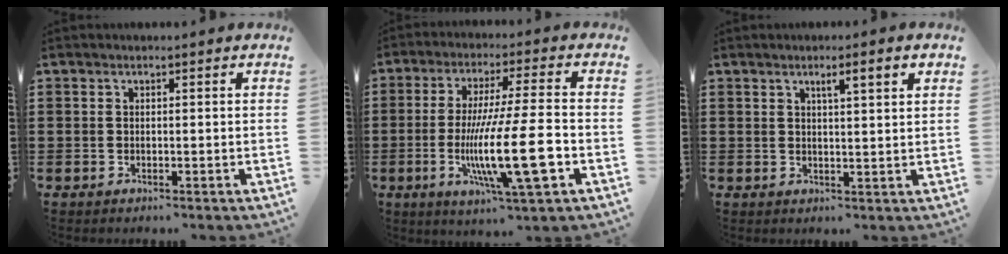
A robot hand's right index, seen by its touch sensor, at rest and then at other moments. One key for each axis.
{"total": 15.9, "fx": -4.0, "fy": 2.0, "fz": 15.2, "tx": -0.281, "ty": -0.019, "tz": -0.074}
{"total": 3.0, "fx": 1.3, "fy": 0.2, "fz": 2.7, "tx": -0.045, "ty": -0.003, "tz": 0.017}